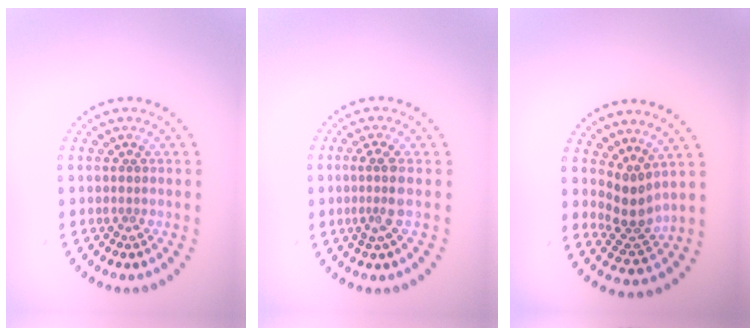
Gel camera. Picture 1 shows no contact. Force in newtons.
{"total": 2.4, "press": 1.9, "slide": 1.5}
{"total": 2.8, "press": 2.3, "slide": 1.6}